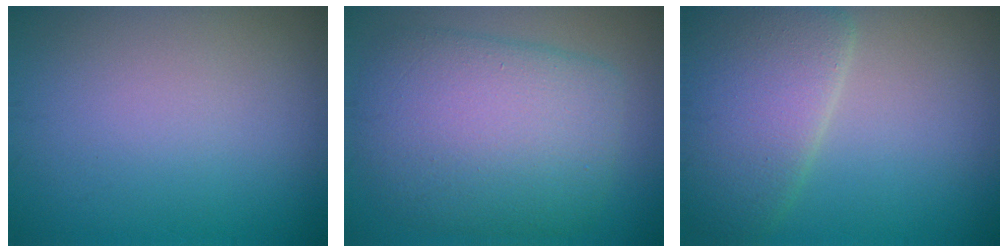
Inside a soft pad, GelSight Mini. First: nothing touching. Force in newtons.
{"total": 8.6, "press": 8.6, "slide": 0.3}
{"total": 6.5, "press": 6.5, "slide": 0.2}